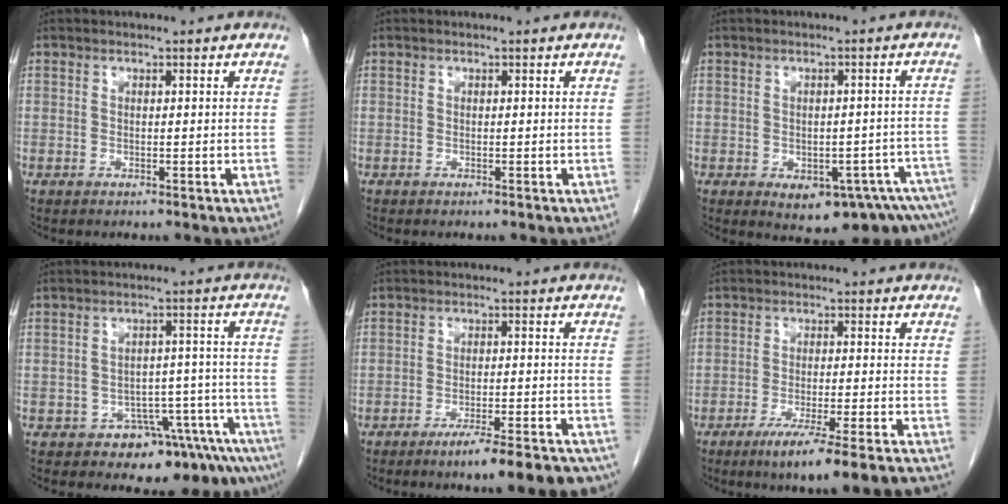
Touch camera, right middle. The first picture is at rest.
{"total": 0.0}
{"total": 10.7, "force": [-7.2, 3.7, 7.0], "torque": [-0.047, 0.011, -0.088]}
{"total": 8.6, "force": [-6.9, 2.9, 4.2], "torque": [-0.022, 0.033, -0.097]}
{"total": 11.4, "force": [-9.3, 1.1, 6.6], "torque": [-0.067, 0.005, -0.131]}
{"total": 12.7, "force": [-9.9, -1.0, 7.9], "torque": [-0.095, -0.033, -0.148]}